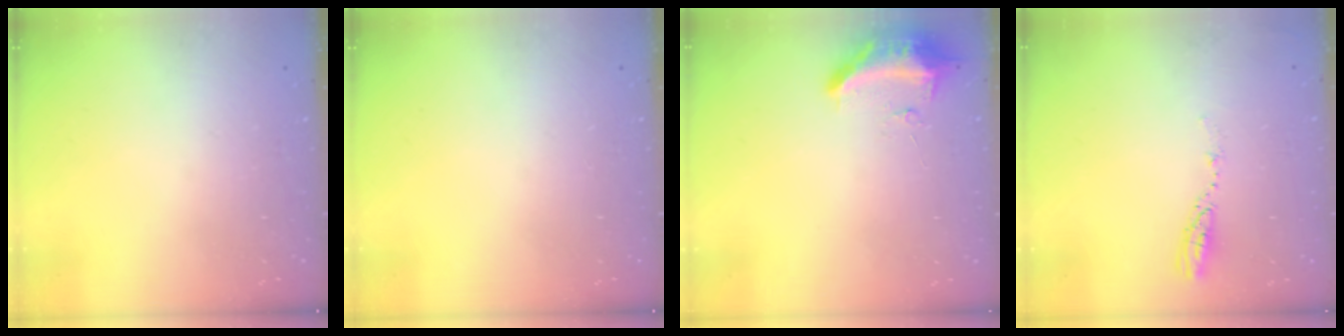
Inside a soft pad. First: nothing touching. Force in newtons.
{"total": 0.0}
{"total": 9.5, "press": 9.4, "slide": 1.8}
{"total": 4.0, "press": 3.9, "slide": 0.5}